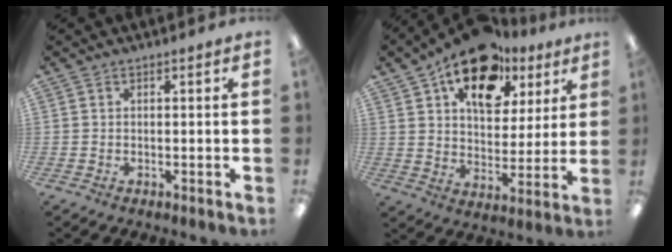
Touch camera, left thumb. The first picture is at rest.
{"total": 16.9, "force": [10.8, 9.9, 8.5], "torque": [-0.131, -0.054, 0.190]}